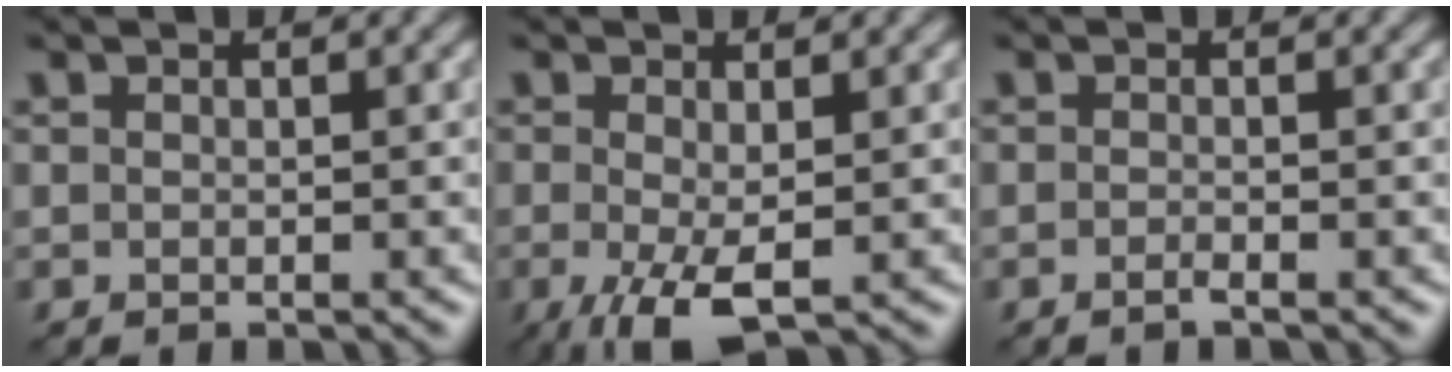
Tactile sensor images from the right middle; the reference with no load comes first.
{"total": 4.8, "force": [-1.6, 2.1, 4.1], "torque": [-0.098, -0.010, -0.021]}
{"total": 0.8, "force": [-0.7, -0.2, 0.4], "torque": [-0.009, 0.004, -0.009]}